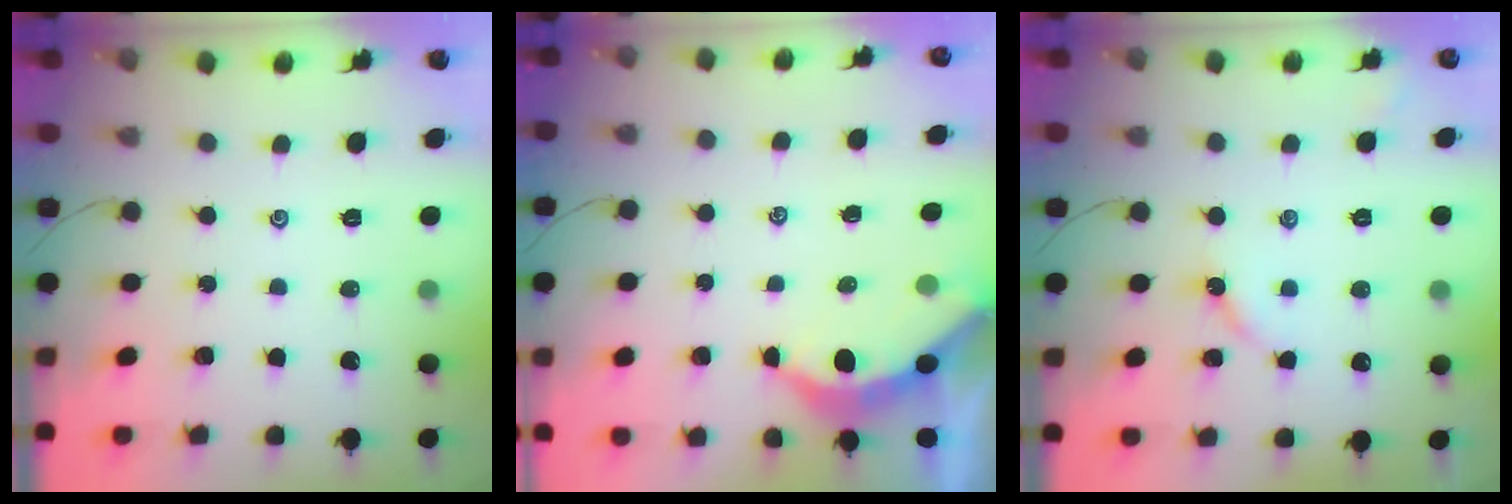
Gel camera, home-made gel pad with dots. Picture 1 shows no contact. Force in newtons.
{"total": 3.7, "press": 3.6, "slide": 0.4}
{"total": 3.7, "press": 3.7, "slide": 0.4}